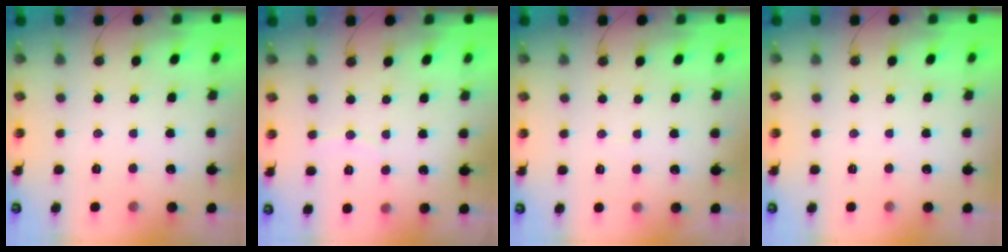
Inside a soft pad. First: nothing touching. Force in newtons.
{"total": 2.7, "press": 2.7, "slide": 0.3}
{"total": 1.8, "press": 1.7, "slide": 0.1}
{"total": 0.0}